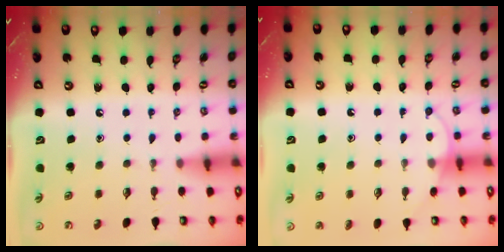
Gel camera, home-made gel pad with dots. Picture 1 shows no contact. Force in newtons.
{"total": 5.7, "press": 5.7, "slide": 0.5}